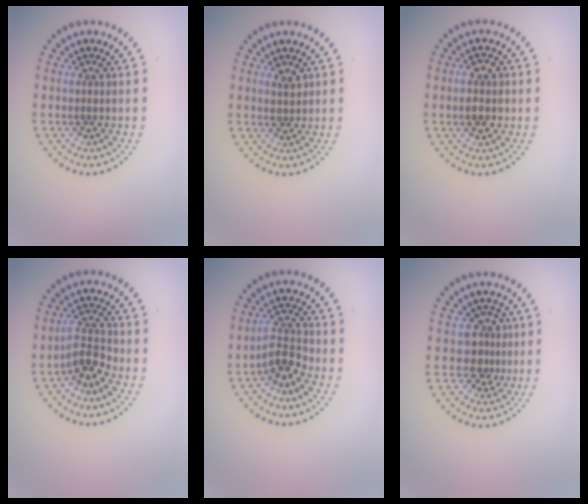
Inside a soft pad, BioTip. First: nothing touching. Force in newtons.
{"total": 1.3, "press": 1.3, "slide": 0.2}
{"total": 2.3, "press": 2.3, "slide": 0.0}
{"total": 2.9, "press": 2.5, "slide": 1.4}
{"total": 2.9, "press": 2.5, "slide": 1.4}
{"total": 2.5, "press": 1.9, "slide": 1.7}